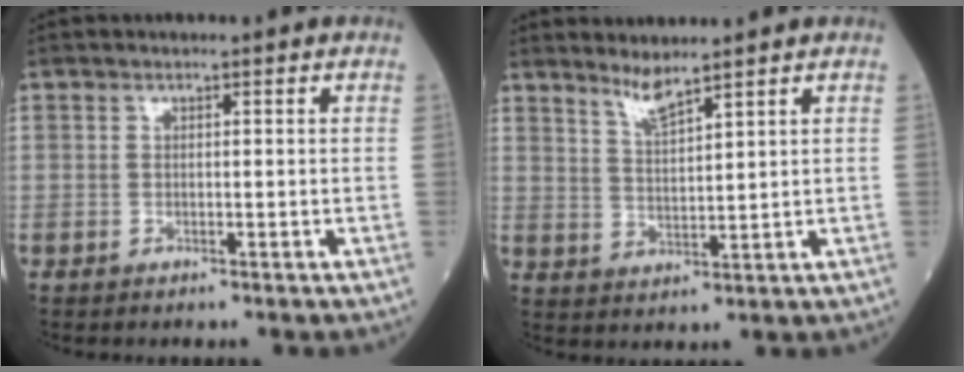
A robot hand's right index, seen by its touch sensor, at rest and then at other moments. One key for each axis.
{"total": 3.7, "fx": 3.2, "fy": -0.4, "fz": 1.7, "tx": -0.036, "ty": -0.013, "tz": 0.067}